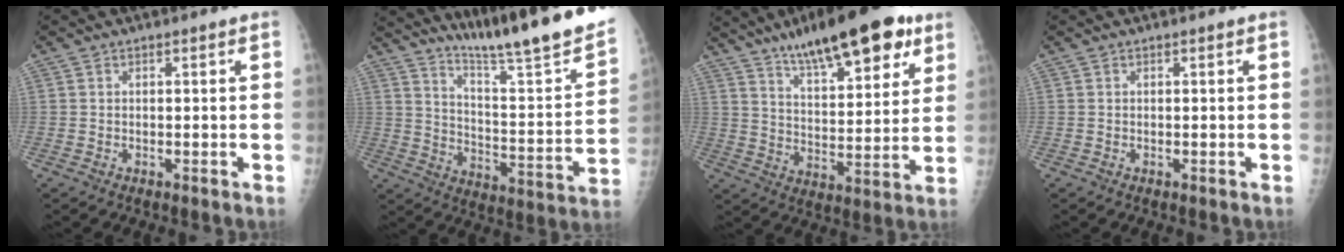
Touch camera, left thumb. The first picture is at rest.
{"total": 22.9, "force": [18.9, 0.8, 12.8], "torque": [-0.173, -0.129, 0.283]}
{"total": 20.2, "force": [13.1, 6.4, 14.0], "torque": [-0.183, -0.046, 0.206]}
{"total": 0.0}